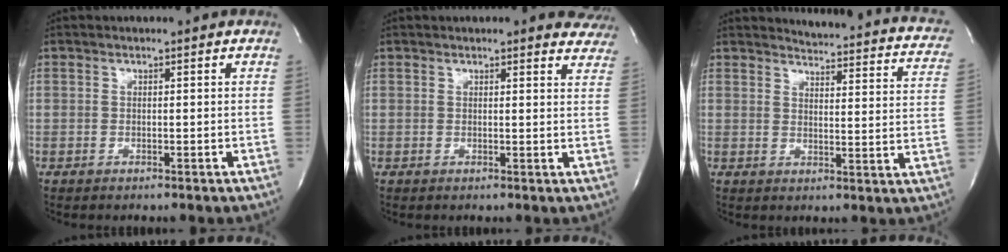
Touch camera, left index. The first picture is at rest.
{"total": 8.6, "force": [8.0, 2.1, 2.5], "torque": [-0.009, -0.005, 0.062]}
{"total": 19.6, "force": [18.5, 3.0, 5.8], "torque": [-0.060, -0.073, 0.188]}